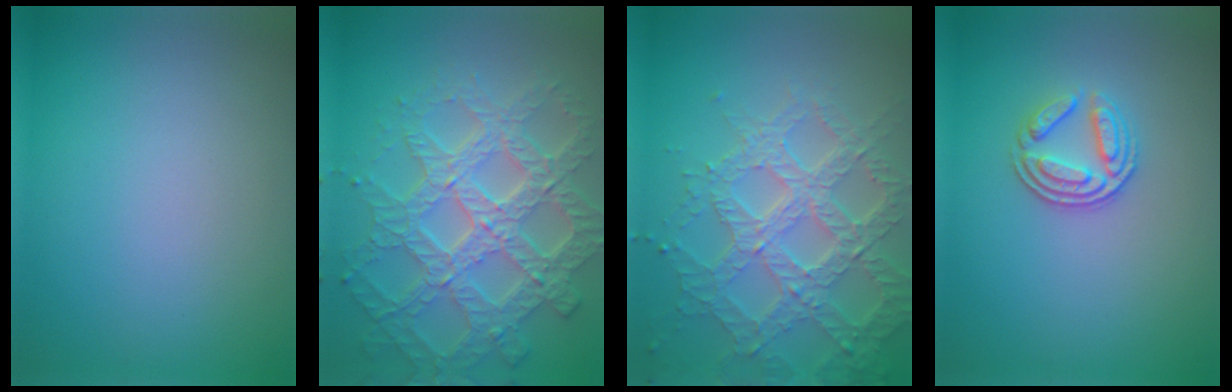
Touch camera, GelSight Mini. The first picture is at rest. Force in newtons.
{"total": 7.2, "press": 6.1, "slide": 3.8}
{"total": 6.9, "press": 5.2, "slide": 4.5}
{"total": 3.0, "press": 2.5, "slide": 1.6}